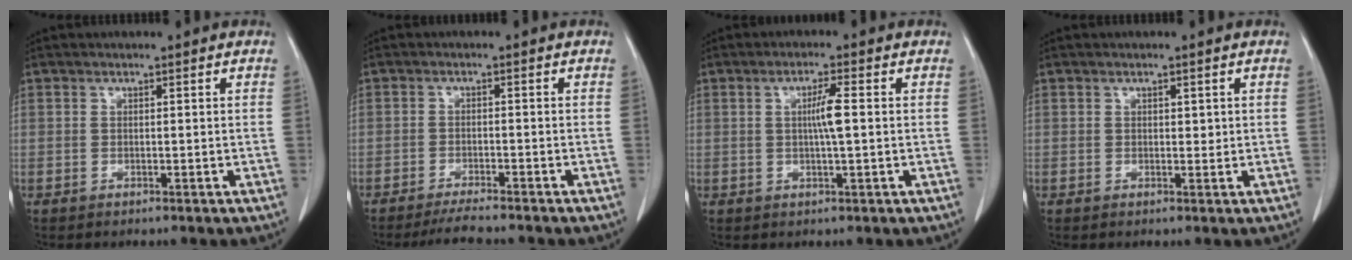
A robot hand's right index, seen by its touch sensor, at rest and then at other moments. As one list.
[{"total": 4.9, "force": [-4.4, -0.1, 2.1], "torque": [-0.032, -0.015, -0.072]}, {"total": 3.7, "force": [0.2, -0.1, 3.7], "torque": [-0.067, -0.002, 0.004]}, {"total": 1.1, "force": [0.4, 0.6, 0.8], "torque": [-0.008, -0.001, 0.006]}]